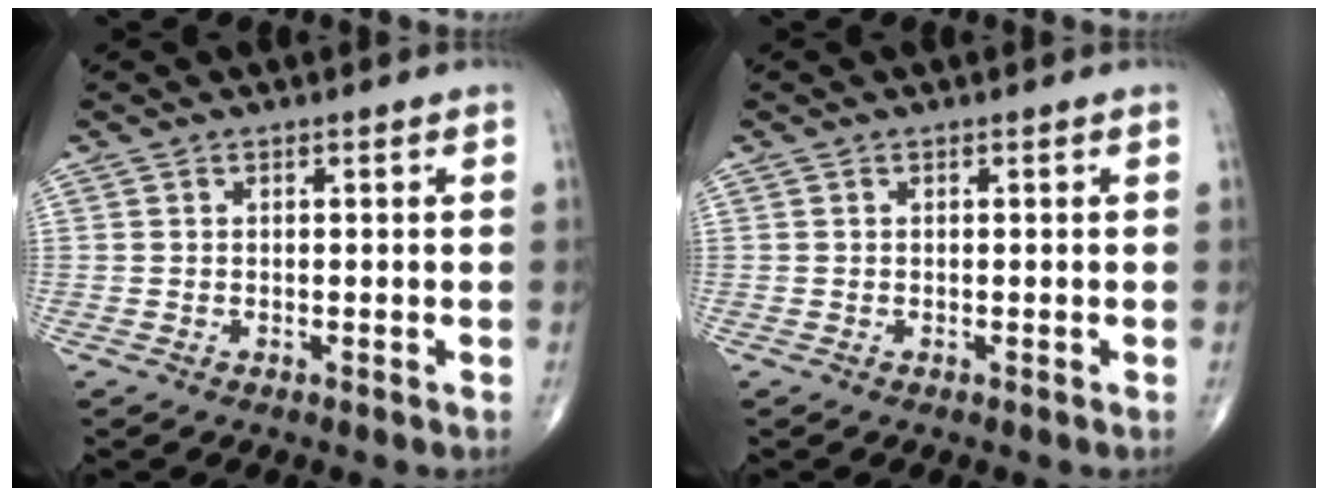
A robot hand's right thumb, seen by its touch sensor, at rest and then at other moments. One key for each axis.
{"total": 0.0}